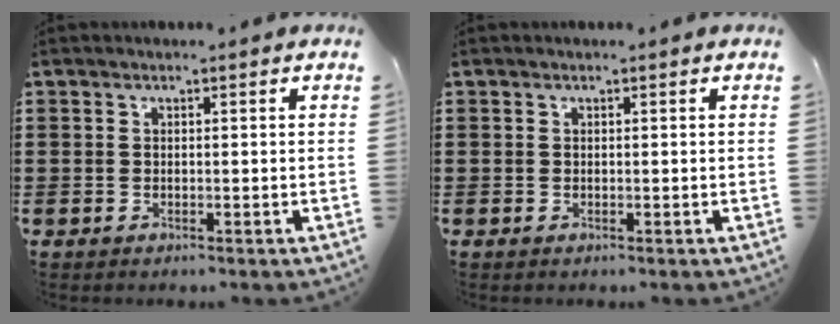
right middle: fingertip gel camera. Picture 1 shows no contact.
{"total": 0.0}